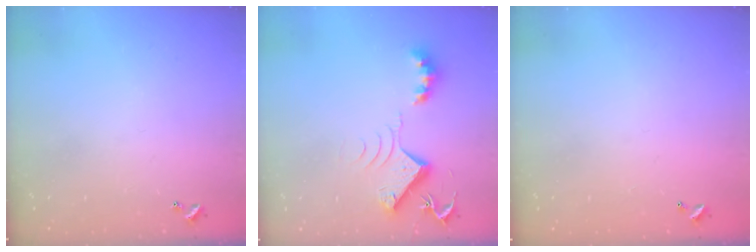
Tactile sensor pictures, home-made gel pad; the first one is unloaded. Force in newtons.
{"total": 8.9, "press": 8.9, "slide": 0.5}
{"total": 2.8, "press": 2.8, "slide": 0.1}